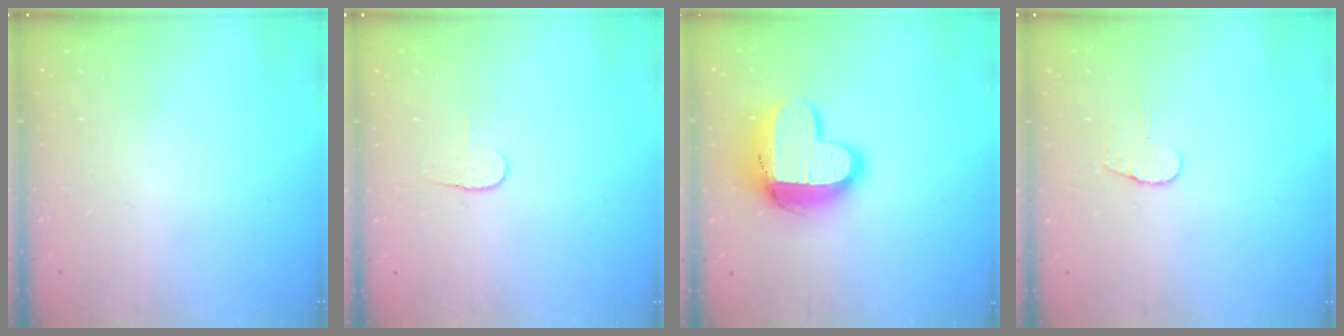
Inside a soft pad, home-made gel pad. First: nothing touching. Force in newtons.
{"total": 4.5, "press": 4.5, "slide": 0.5}
{"total": 14.0, "press": 13.9, "slide": 1.4}
{"total": 5.6, "press": 5.6, "slide": 0.4}